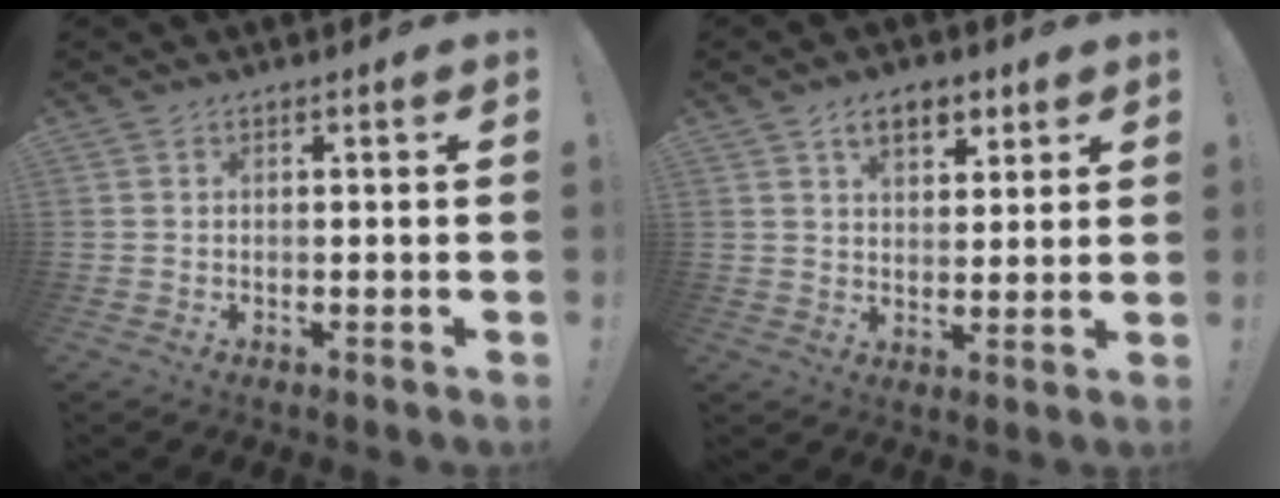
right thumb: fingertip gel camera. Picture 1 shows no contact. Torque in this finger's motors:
{"motor_torque": [0.57, 1.36, 0.19, -0.07, 0.00]}